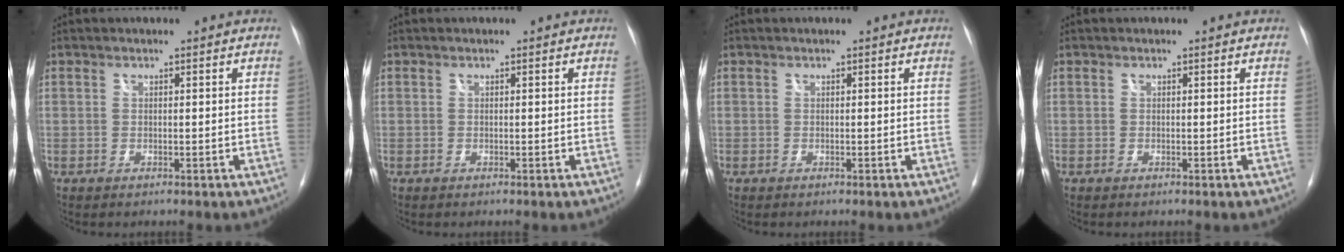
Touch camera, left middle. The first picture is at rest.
{"total": 0.0}
{"total": 0.0}
{"total": 0.0}